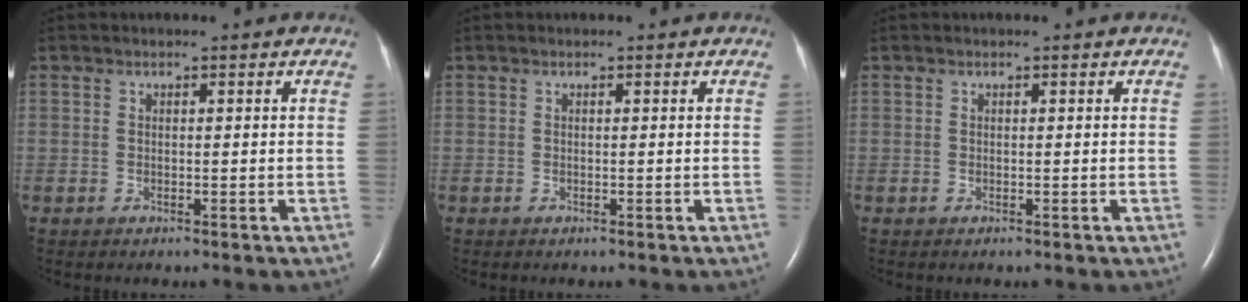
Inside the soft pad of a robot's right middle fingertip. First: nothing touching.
{"total": 0.0}
{"total": 0.0}